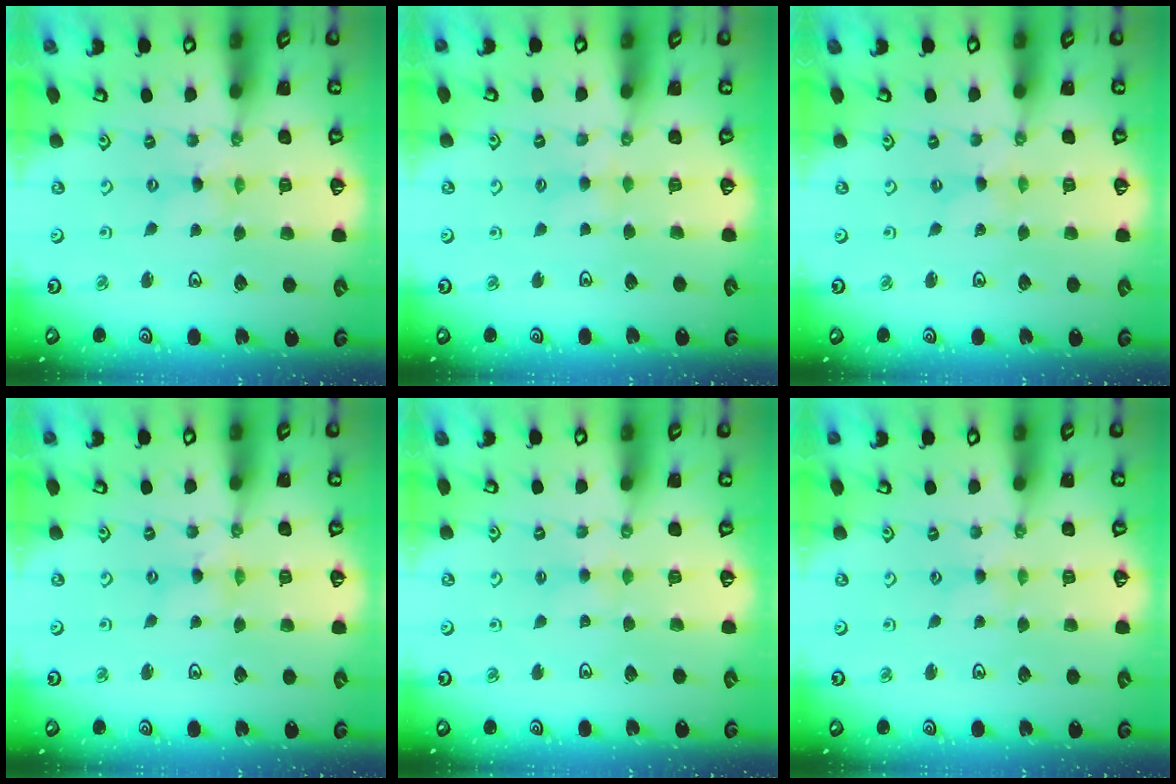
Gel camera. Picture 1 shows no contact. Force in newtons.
{"total": 2.7, "press": 2.6, "slide": 0.5}
{"total": 0.0}
{"total": 1.7, "press": 1.7, "slide": 0.2}
{"total": 2.8, "press": 2.8, "slide": 0.3}
{"total": 1.3, "press": 1.3, "slide": 0.2}